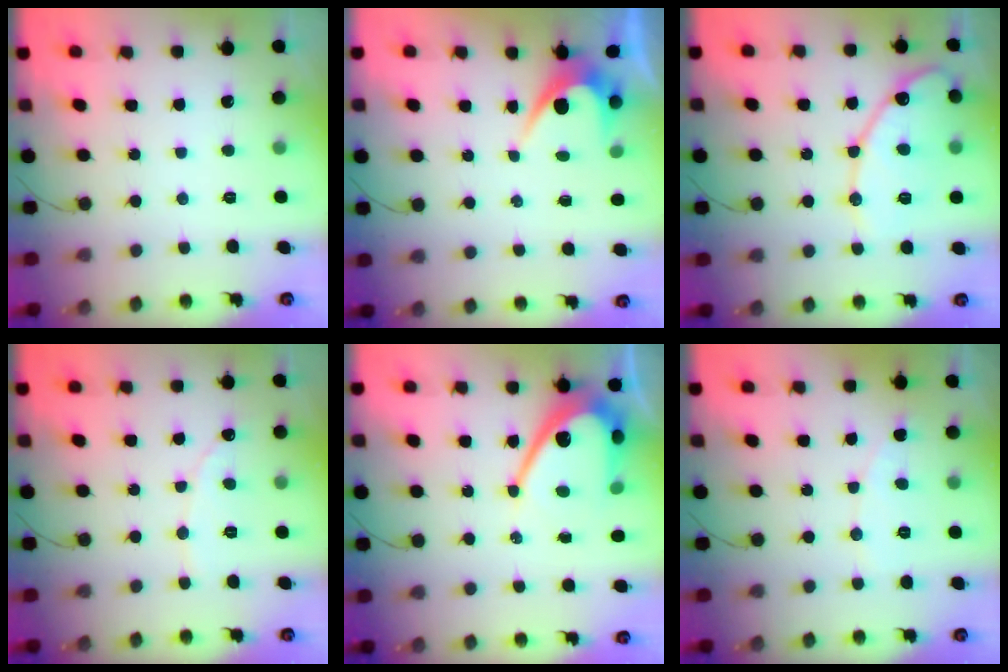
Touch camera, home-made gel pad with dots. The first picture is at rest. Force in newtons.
{"total": 4.1, "press": 4.1, "slide": 0.2}
{"total": 14.7, "press": 14.6, "slide": 1.0}
{"total": 2.5, "press": 2.5, "slide": 0.1}
{"total": 11.9, "press": 11.9, "slide": 1.0}
{"total": 3.3, "press": 3.3, "slide": 0.3}